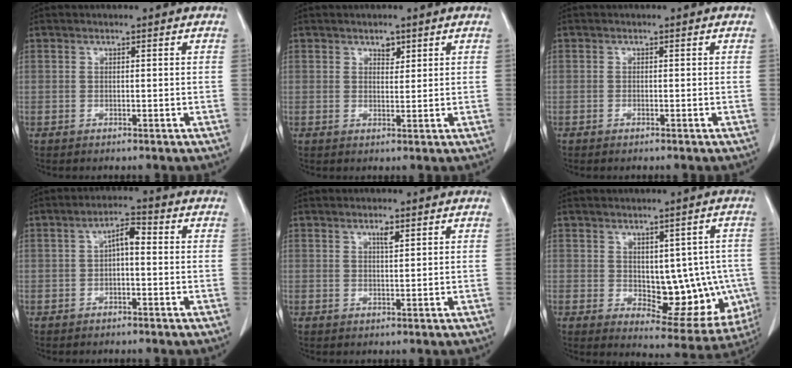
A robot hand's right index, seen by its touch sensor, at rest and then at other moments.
{"total": 1.7, "force": [1.2, 1.0, 0.8], "torque": [-0.009, -0.003, 0.018]}
{"total": 0.5, "force": [-0.4, 0.1, 0.3], "torque": [-0.011, -0.002, -0.006]}
{"total": 3.6, "force": [0.0, 1.3, 3.4], "torque": [-0.058, 0.016, -0.002]}
{"total": 1.5, "force": [0.9, 0.3, 1.2], "torque": [-0.021, -0.003, 0.016]}
{"total": 12.3, "force": [-0.7, 6.5, 10.5], "torque": [-0.113, 0.009, 0.018]}